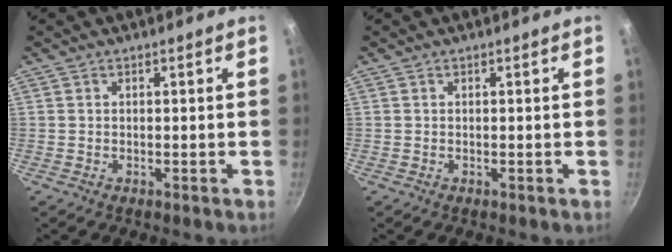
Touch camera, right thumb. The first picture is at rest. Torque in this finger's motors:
{"motor_torque": [0.00, 0.00, 0.00, 0.00, 0.00]}